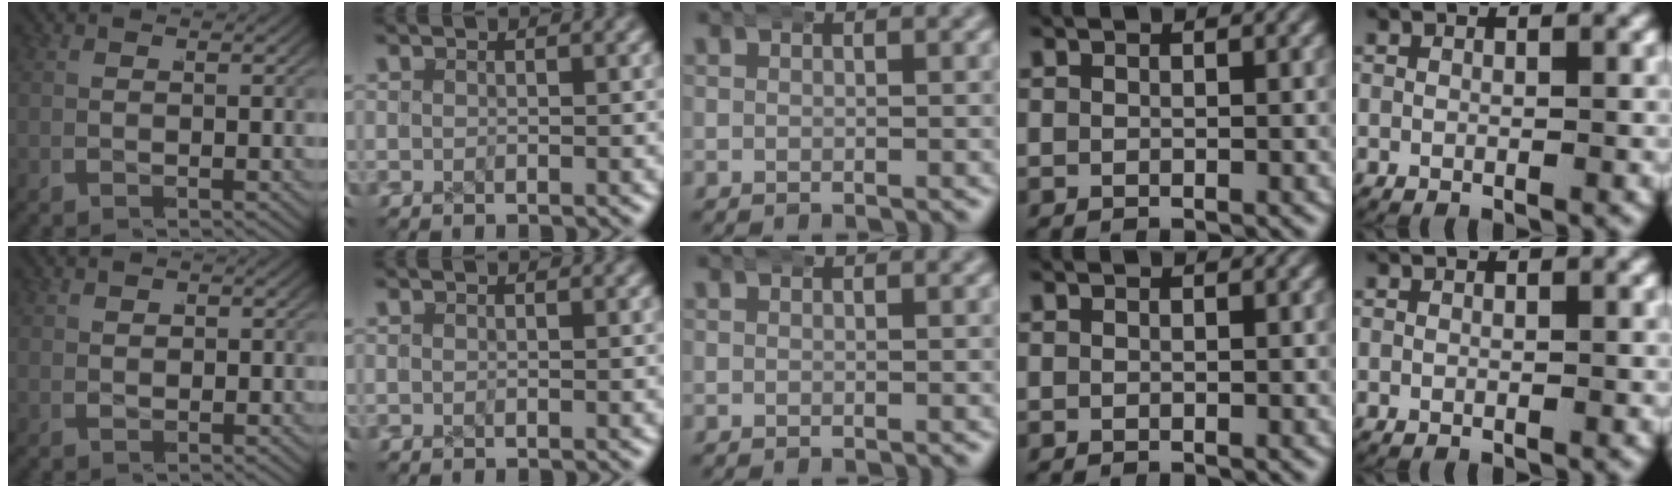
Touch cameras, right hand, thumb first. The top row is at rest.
{"thumb": {"total": 0.6, "force": [0.1, 0.5, 0.1], "torque": [0.002, 0.003, 0.002]}}